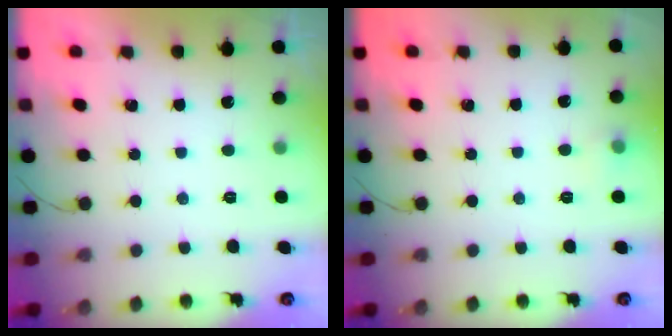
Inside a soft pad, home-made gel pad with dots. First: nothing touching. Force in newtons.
{"total": 5.4, "press": 5.3, "slide": 1.2}